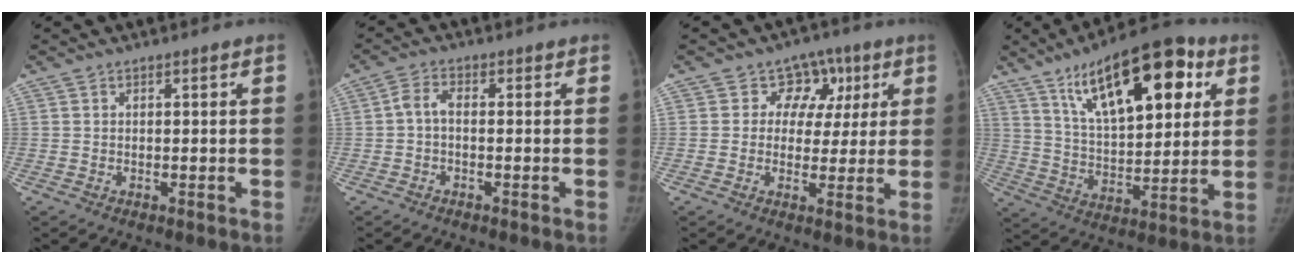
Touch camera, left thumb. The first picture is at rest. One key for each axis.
{"total": 3.0, "fx": -0.6, "fy": 1.6, "fz": 2.5, "tx": -0.049, "ty": 0.013, "tz": -0.021}
{"total": 7.8, "fx": 2.8, "fy": 6.7, "fz": 2.6, "tx": 0.015, "ty": 0.001, "tz": 0.034}
{"total": 22.6, "fx": 10.2, "fy": 9.8, "fz": 17.7, "tx": -0.235, "ty": -0.020, "tz": 0.169}